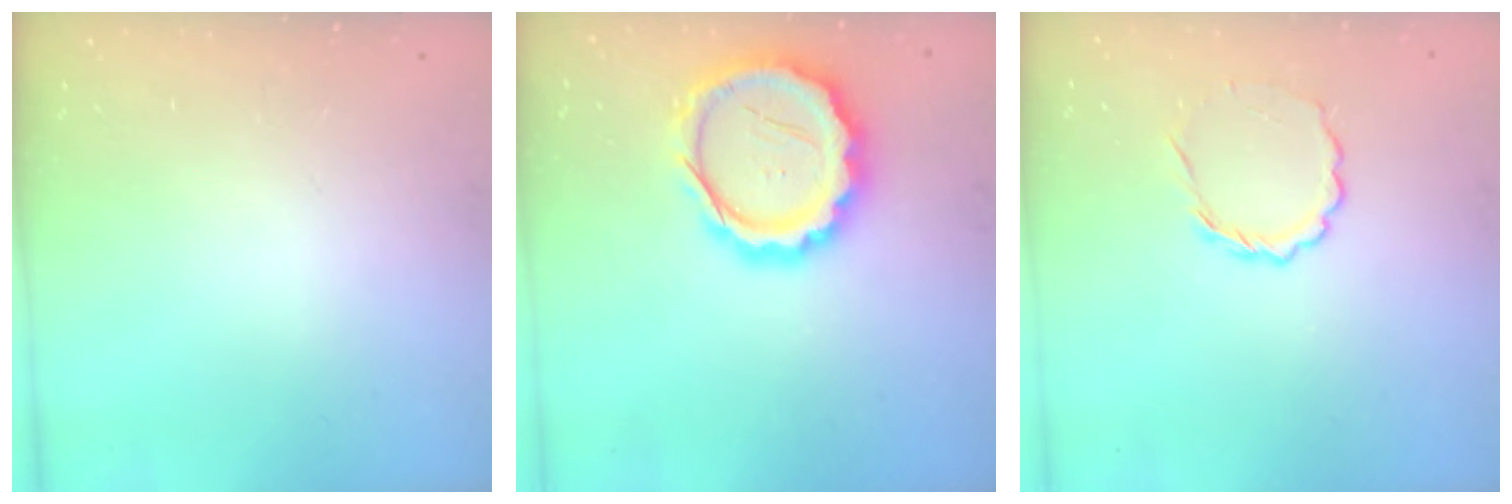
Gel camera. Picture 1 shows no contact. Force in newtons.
{"total": 16.6, "press": 16.3, "slide": 3.3}
{"total": 4.2, "press": 4.0, "slide": 1.1}